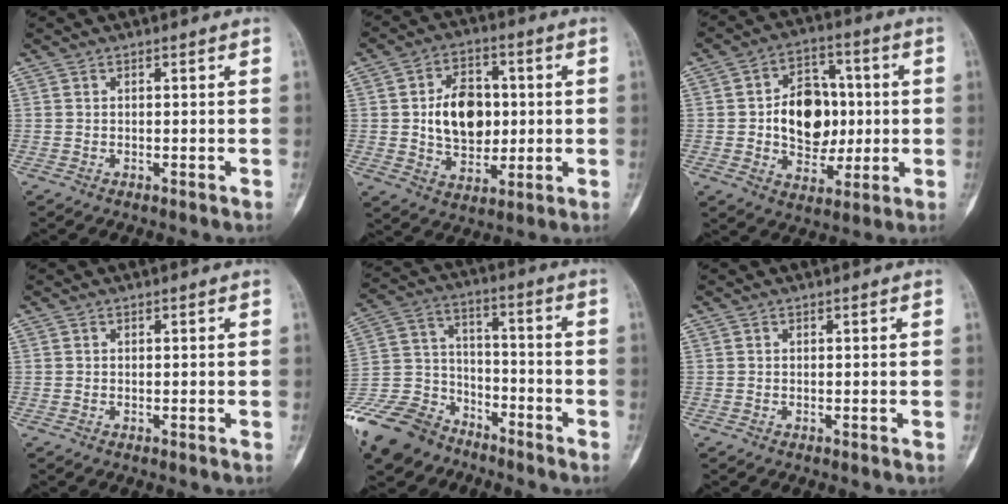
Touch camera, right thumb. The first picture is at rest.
{"total": 12.9, "force": [0.9, 9.1, 9.1], "torque": [-0.111, 0.003, 0.021]}
{"total": 14.5, "force": [0.2, 10.6, 9.9], "torque": [-0.099, 0.018, 0.009]}
{"total": 0.0}
{"total": 18.1, "force": [-13.8, 10.2, 5.7], "torque": [-0.109, 0.068, -0.253]}
{"total": 0.0}